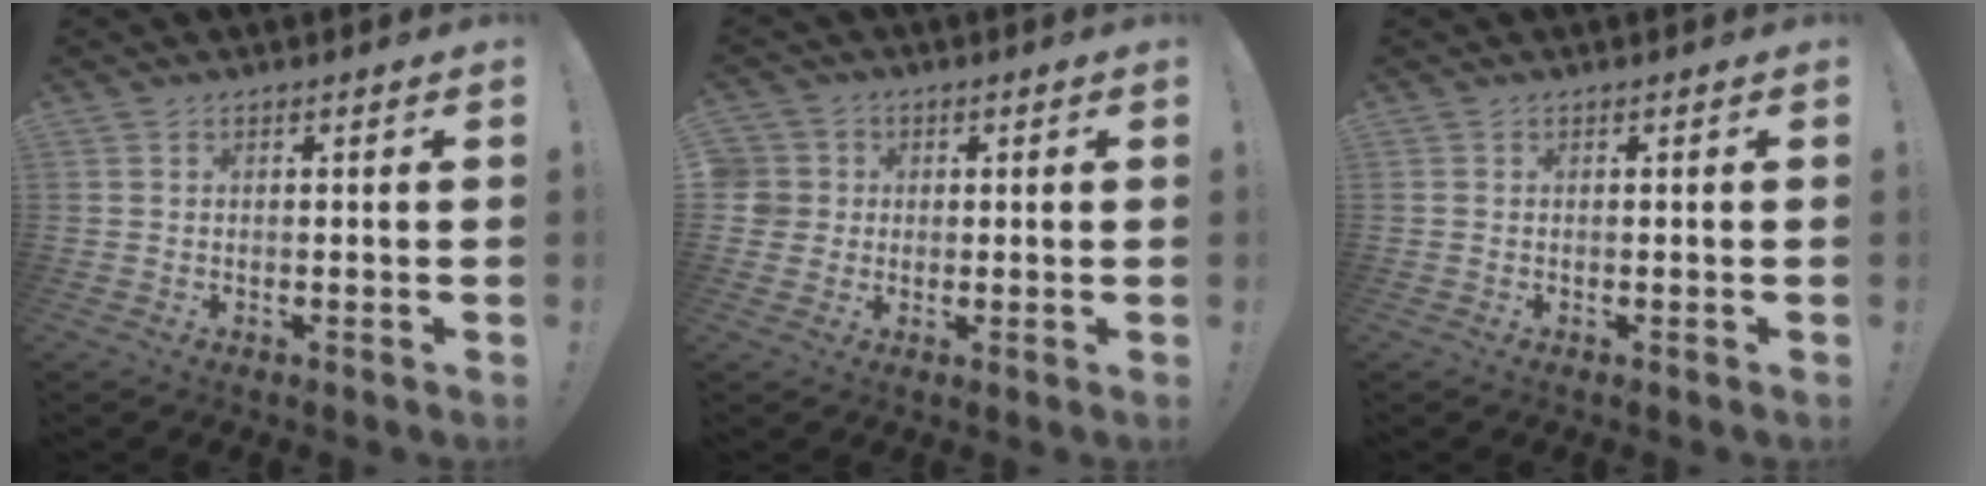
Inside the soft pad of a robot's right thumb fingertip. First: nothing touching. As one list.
[{"total": 5.4, "force": [0.8, 5.2, 1.2], "torque": [-0.026, 0.003, 0.016]}, {"total": 0.0}]